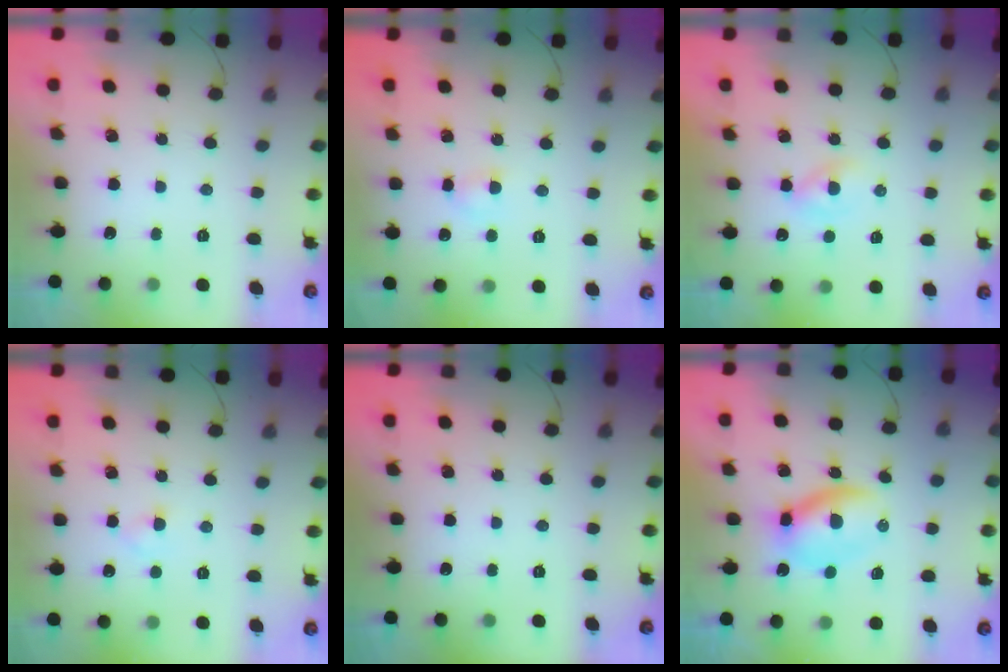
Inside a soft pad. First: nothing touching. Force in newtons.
{"total": 3.3, "press": 3.1, "slide": 1.1}
{"total": 2.2, "press": 2.0, "slide": 1.0}
{"total": 2.1, "press": 1.8, "slide": 1.1}
{"total": 0.0}
{"total": 7.5, "press": 7.4, "slide": 1.2}